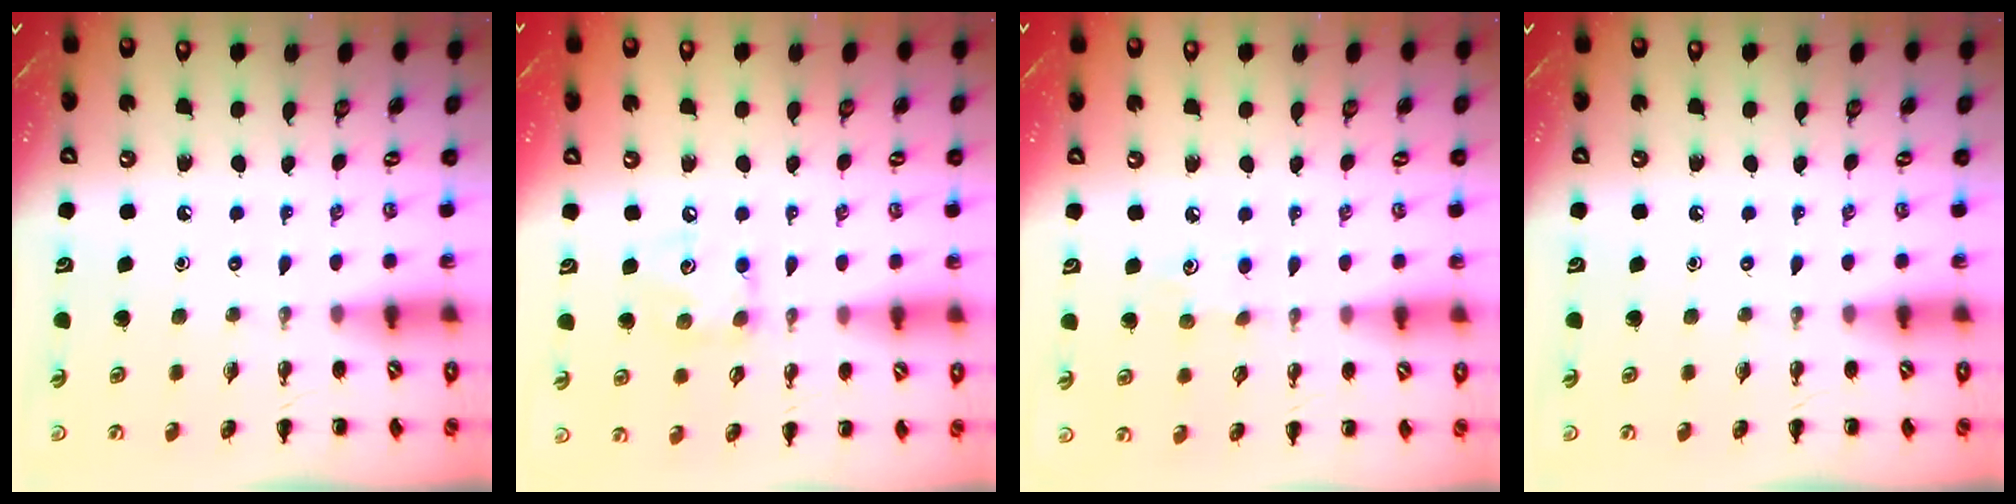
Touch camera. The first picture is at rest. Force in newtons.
{"total": 7.6, "press": 7.5, "slide": 0.6}
{"total": 5.3, "press": 5.1, "slide": 1.4}
{"total": 0.0}